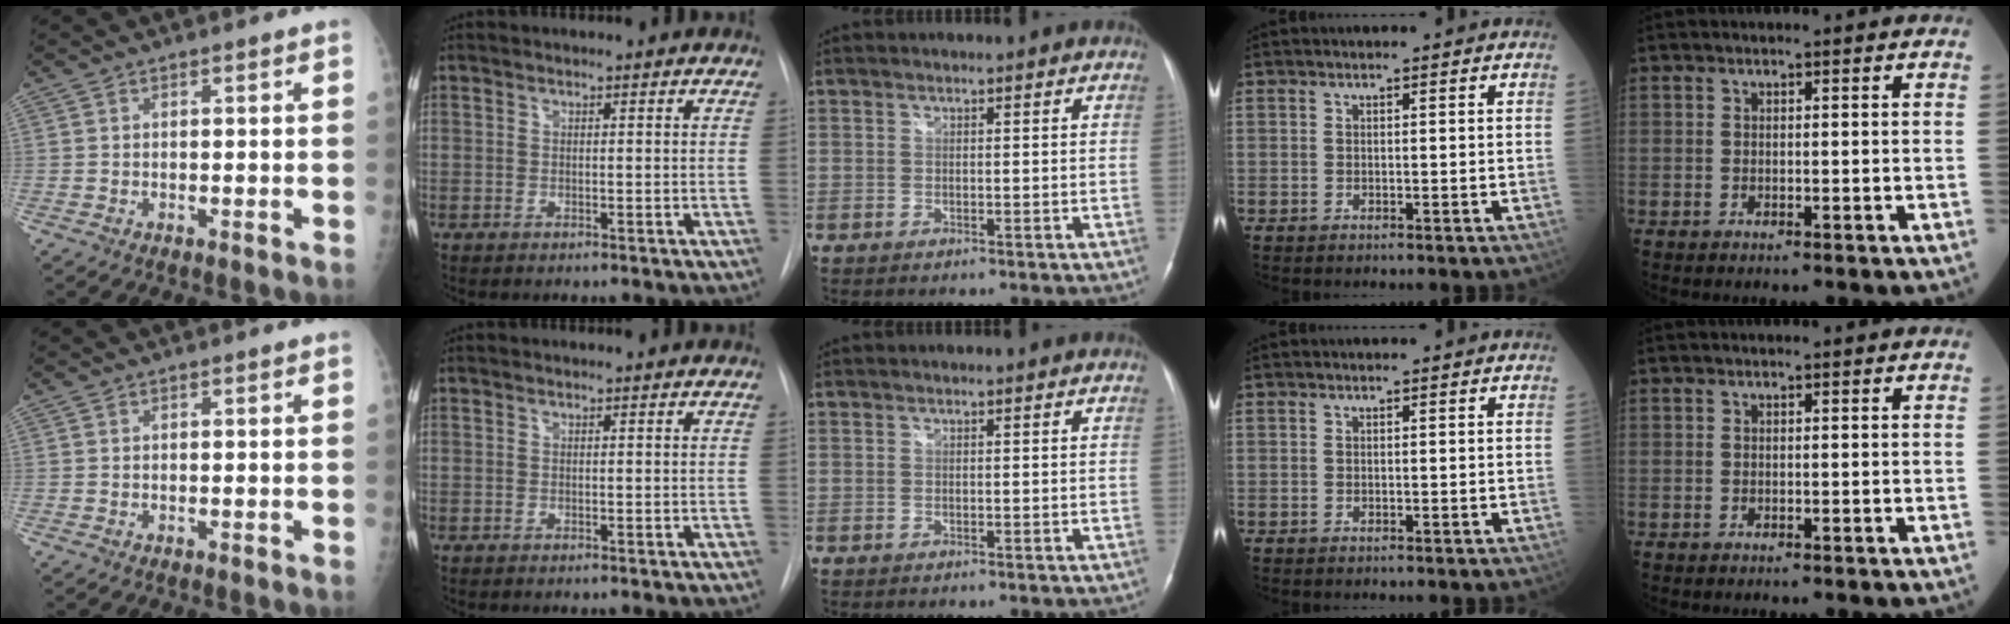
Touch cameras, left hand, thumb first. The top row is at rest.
{}